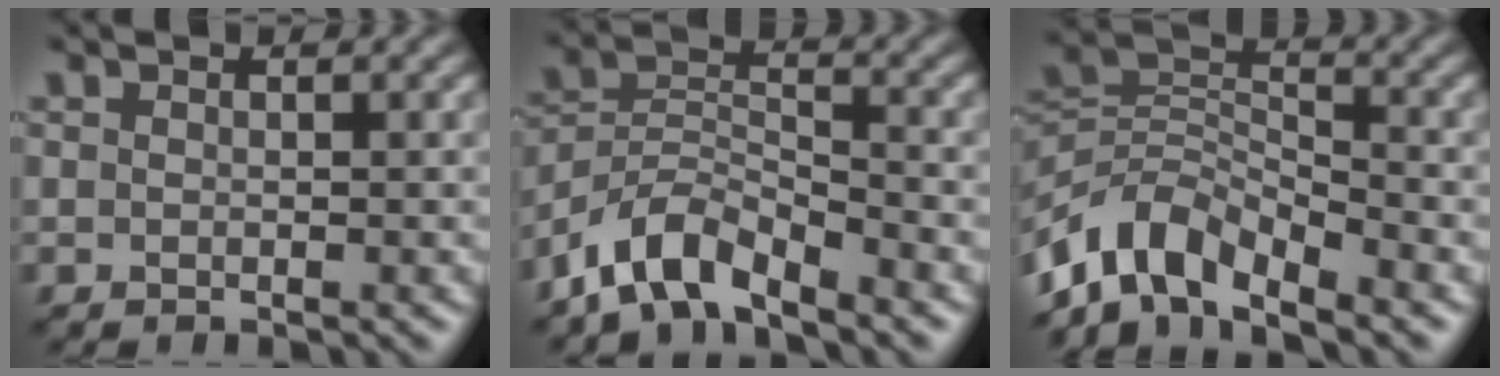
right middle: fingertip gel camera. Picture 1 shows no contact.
{"total": 5.4, "force": [-4.3, 1.8, 2.8], "torque": [-0.047, 0.001, -0.092]}
{"total": 6.8, "force": [-5.2, 2.9, 3.3], "torque": [-0.050, -0.002, -0.113]}